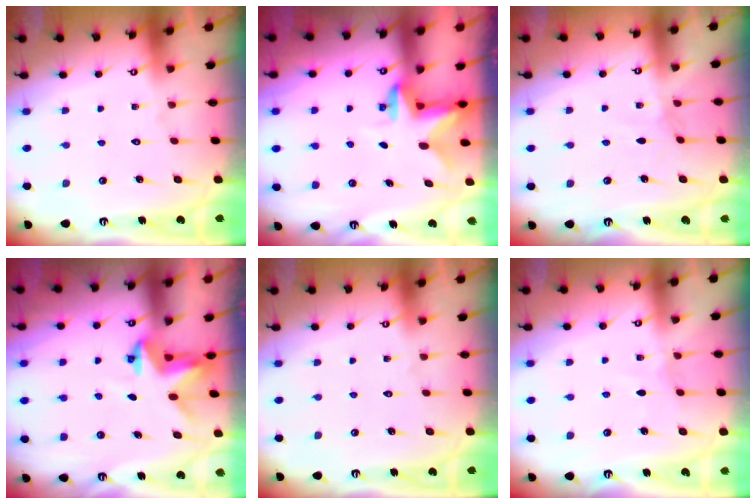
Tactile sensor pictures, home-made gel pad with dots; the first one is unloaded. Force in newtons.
{"total": 2.5, "press": 2.5, "slide": 0.5}
{"total": 0.0}
{"total": 3.4, "press": 3.4, "slide": 0.2}
{"total": 0.0}
{"total": 3.0, "press": 3.0, "slide": 0.4}